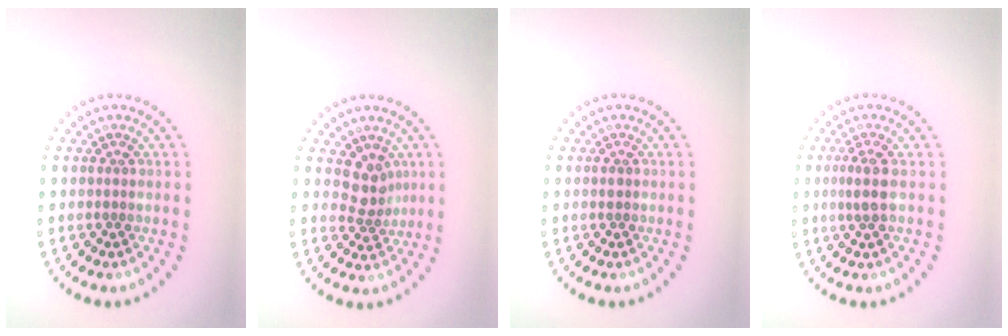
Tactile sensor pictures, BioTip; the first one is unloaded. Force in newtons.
{"total": 2.6, "press": 1.9, "slide": 1.7}
{"total": 0.6, "press": 0.6, "slide": 0.1}
{"total": 1.8, "press": 1.6, "slide": 1.0}